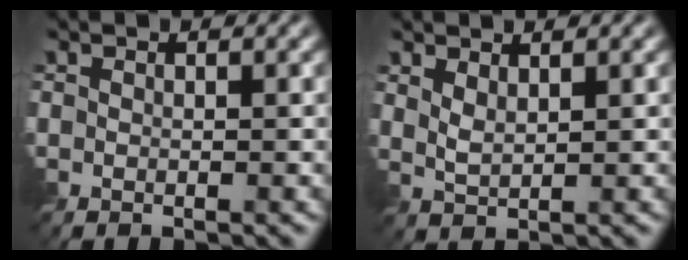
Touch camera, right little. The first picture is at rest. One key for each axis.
{"total": 1.5, "fx": 1.0, "fy": 0.5, "fz": 1.1, "tx": -0.025, "ty": -0.002, "tz": 0.021}